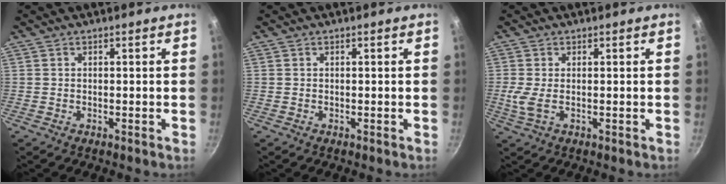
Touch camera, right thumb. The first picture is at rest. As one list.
[{"total": 0.0}, {"total": 3.3, "force": [0.0, 1.2, 3.0], "torque": [-0.073, -0.003, 0.002]}]